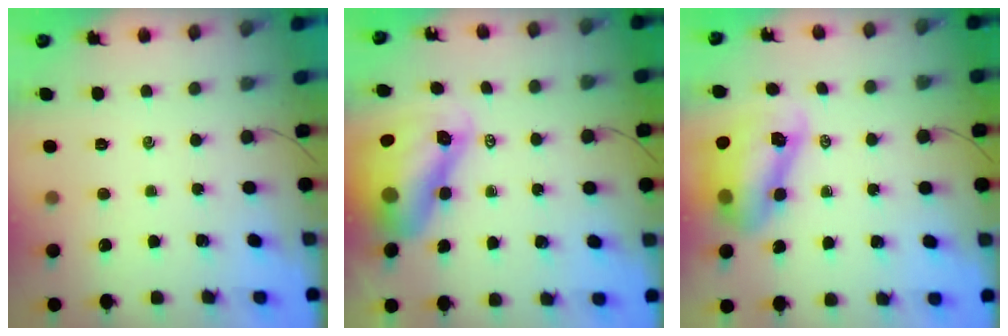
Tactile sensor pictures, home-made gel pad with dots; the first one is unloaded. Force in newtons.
{"total": 12.7, "press": 12.1, "slide": 3.9}
{"total": 10.7, "press": 10.3, "slide": 2.9}